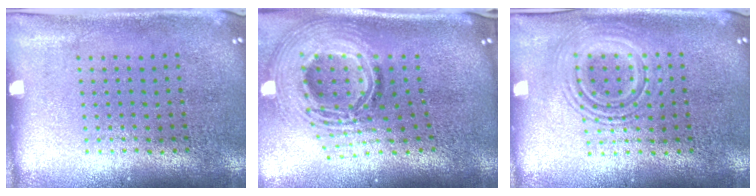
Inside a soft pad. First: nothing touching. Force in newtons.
{"total": 3.1, "press": 2.1, "slide": 2.2}
{"total": 2.5, "press": 2.4, "slide": 0.4}